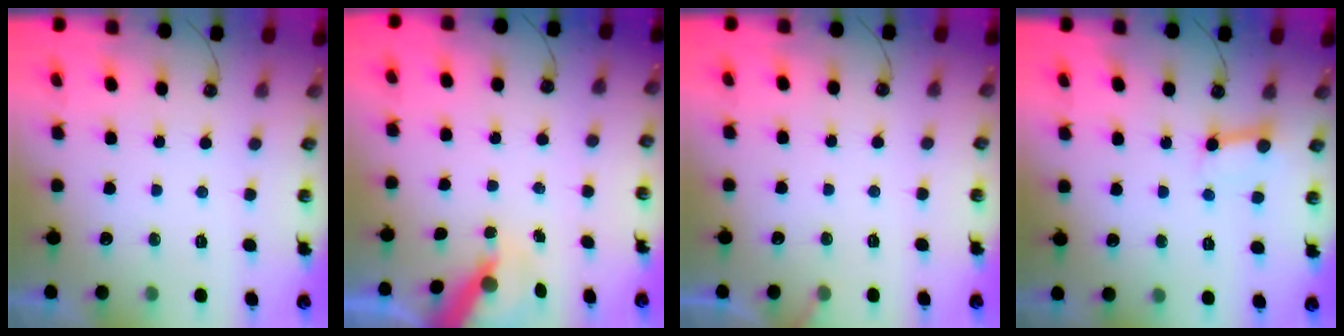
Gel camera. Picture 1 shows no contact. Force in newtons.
{"total": 7.2, "press": 7.2, "slide": 0.8}
{"total": 2.5, "press": 2.5, "slide": 0.2}
{"total": 3.4, "press": 3.4, "slide": 0.4}